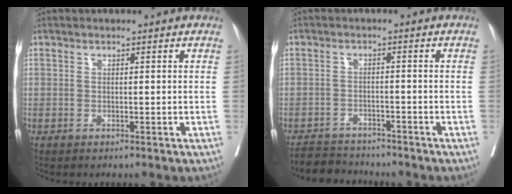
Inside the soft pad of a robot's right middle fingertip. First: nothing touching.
{"total": 5.0, "force": [-4.9, 1.2, 0.0], "torque": [0.002, -0.007, -0.084]}